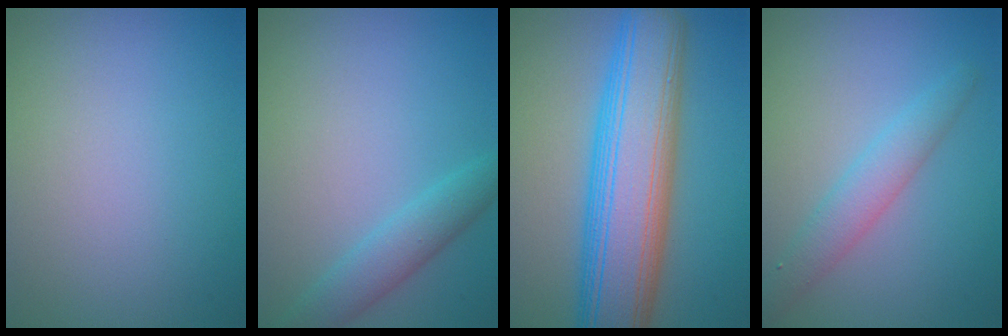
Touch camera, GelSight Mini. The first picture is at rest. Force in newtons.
{"total": 2.8, "press": 2.8, "slide": 0.2}
{"total": 11.2, "press": 11.2, "slide": 0.4}
{"total": 2.8, "press": 2.8, "slide": 0.1}